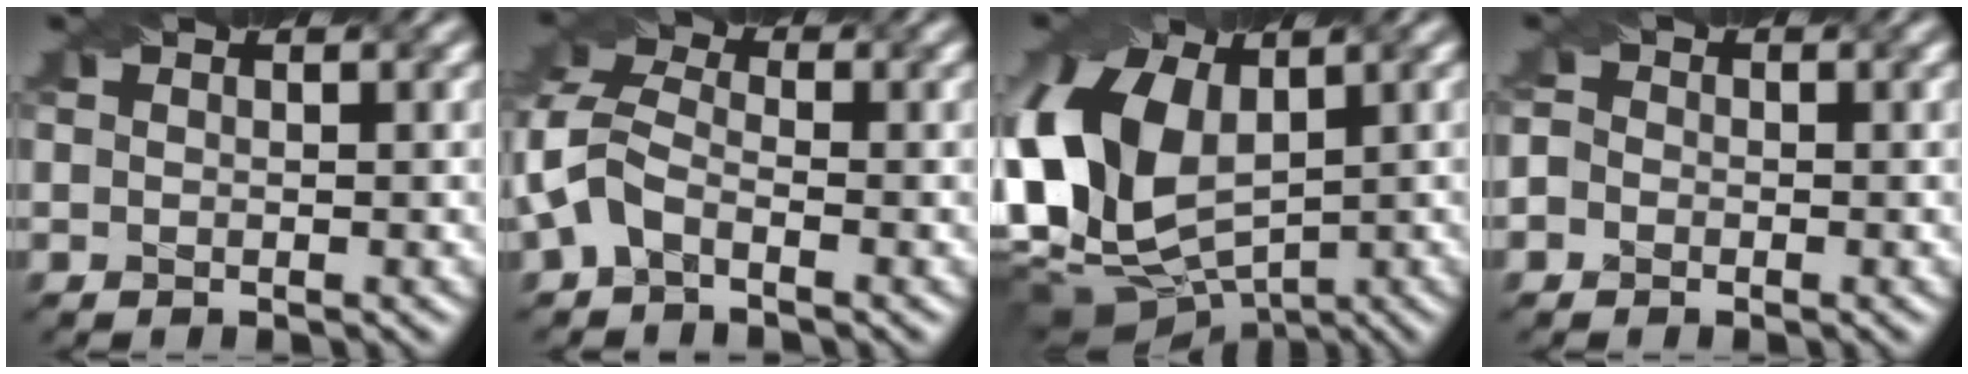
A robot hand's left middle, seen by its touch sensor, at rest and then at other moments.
{"total": 4.6, "force": [-1.4, 3.0, 3.2], "torque": [-0.075, 0.013, -0.042]}
{"total": 14.3, "force": [1.5, 10.0, 10.2], "torque": [-0.239, -0.019, 0.044]}
{"total": 2.1, "force": [-0.3, 1.9, 0.9], "torque": [-0.005, 0.009, -0.023]}